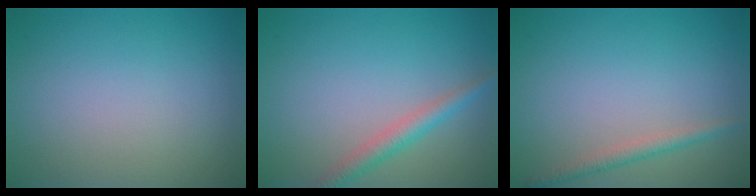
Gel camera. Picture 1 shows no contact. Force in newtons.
{"total": 2.4, "press": 2.4, "slide": 0.1}
{"total": 1.6, "press": 1.6, "slide": 0.0}